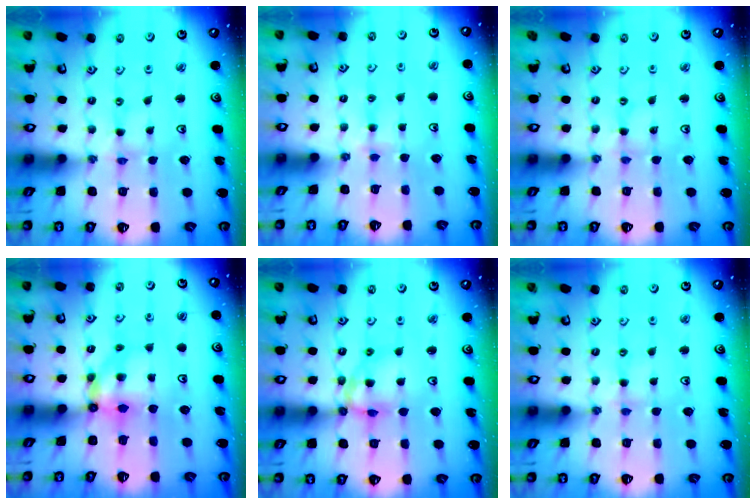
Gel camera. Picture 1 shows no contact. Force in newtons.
{"total": 3.6, "press": 3.6, "slide": 0.7}
{"total": 0.5, "press": 0.5, "slide": 0.1}
{"total": 5.5, "press": 5.5, "slide": 0.2}
{"total": 11.3, "press": 11.2, "slide": 1.3}
{"total": 2.8, "press": 2.8, "slide": 0.4}